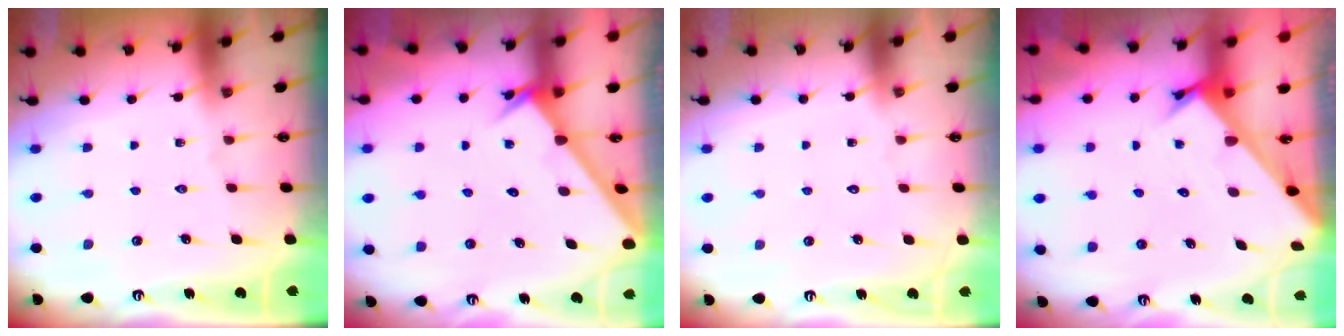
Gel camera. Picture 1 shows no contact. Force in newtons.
{"total": 2.2, "press": 2.2, "slide": 0.2}
{"total": 1.6, "press": 1.6, "slide": 0.0}
{"total": 2.6, "press": 2.6, "slide": 0.2}